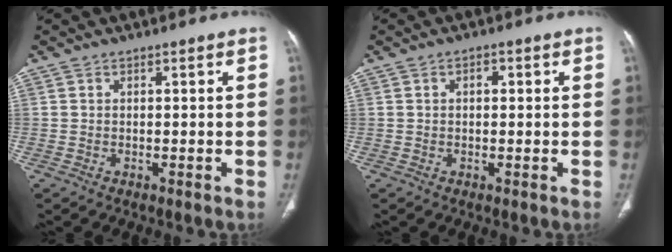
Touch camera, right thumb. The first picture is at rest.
{"total": 1.7, "force": [0.4, 1.0, 1.3], "torque": [-0.020, 0.007, 0.006]}